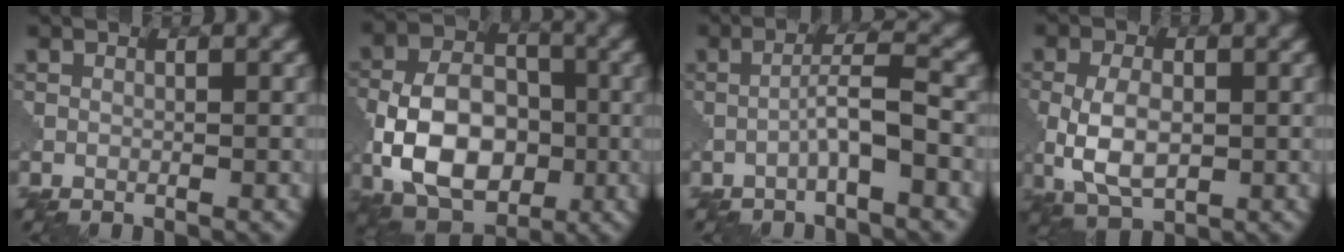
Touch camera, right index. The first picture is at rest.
{"total": 9.8, "force": [-2.4, 6.5, 7.0], "torque": [-0.132, 0.004, -0.053]}
{"total": 3.1, "force": [-1.3, 0.2, 2.8], "torque": [-0.051, 0.016, -0.029]}
{"total": 5.1, "force": [-0.8, 3.0, 4.1], "torque": [-0.087, -0.003, -0.016]}